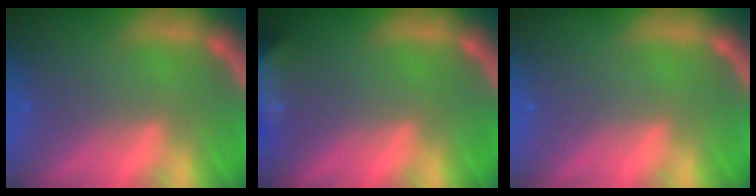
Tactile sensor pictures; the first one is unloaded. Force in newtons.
{"total": 8.5}
{"total": 0.0}